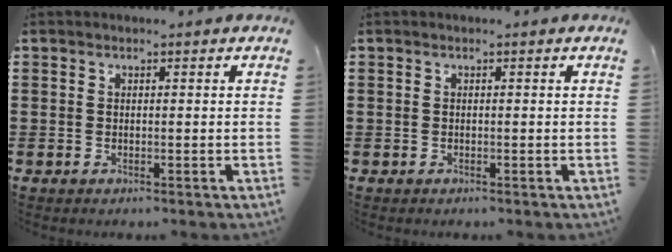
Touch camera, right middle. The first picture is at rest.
{"total": 0.0}